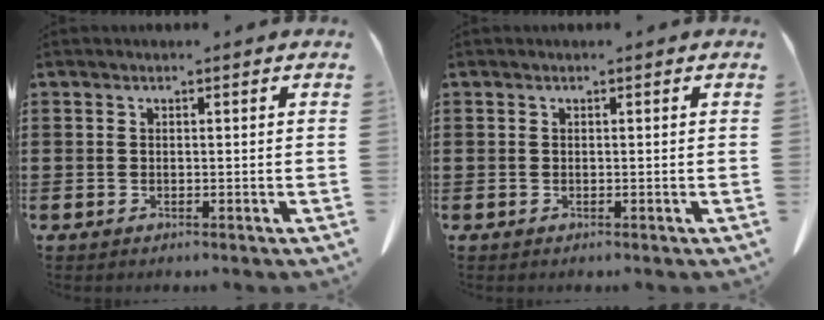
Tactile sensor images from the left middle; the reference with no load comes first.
{"total": 0.0}